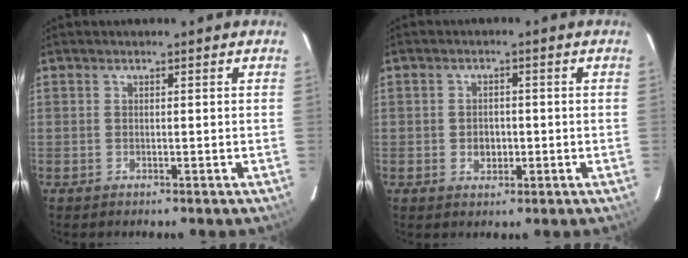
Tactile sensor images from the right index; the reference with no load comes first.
{"total": 3.1, "force": [-0.6, 2.5, 1.7], "torque": [-0.029, 0.002, -0.006]}